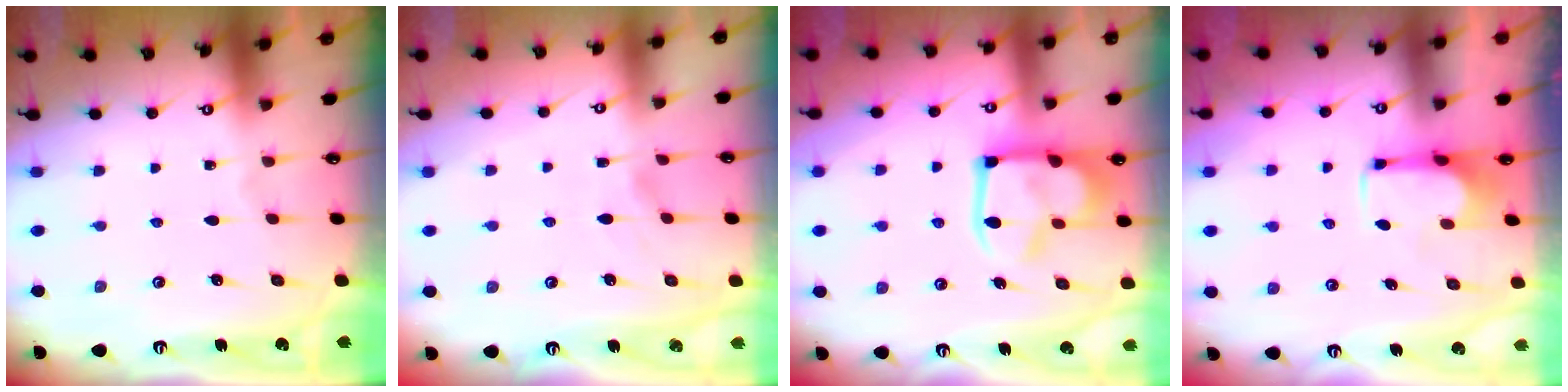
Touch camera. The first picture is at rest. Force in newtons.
{"total": 1.2, "press": 0.8, "slide": 0.9}
{"total": 16.0, "press": 16.0, "slide": 1.2}
{"total": 2.1, "press": 1.9, "slide": 0.8}